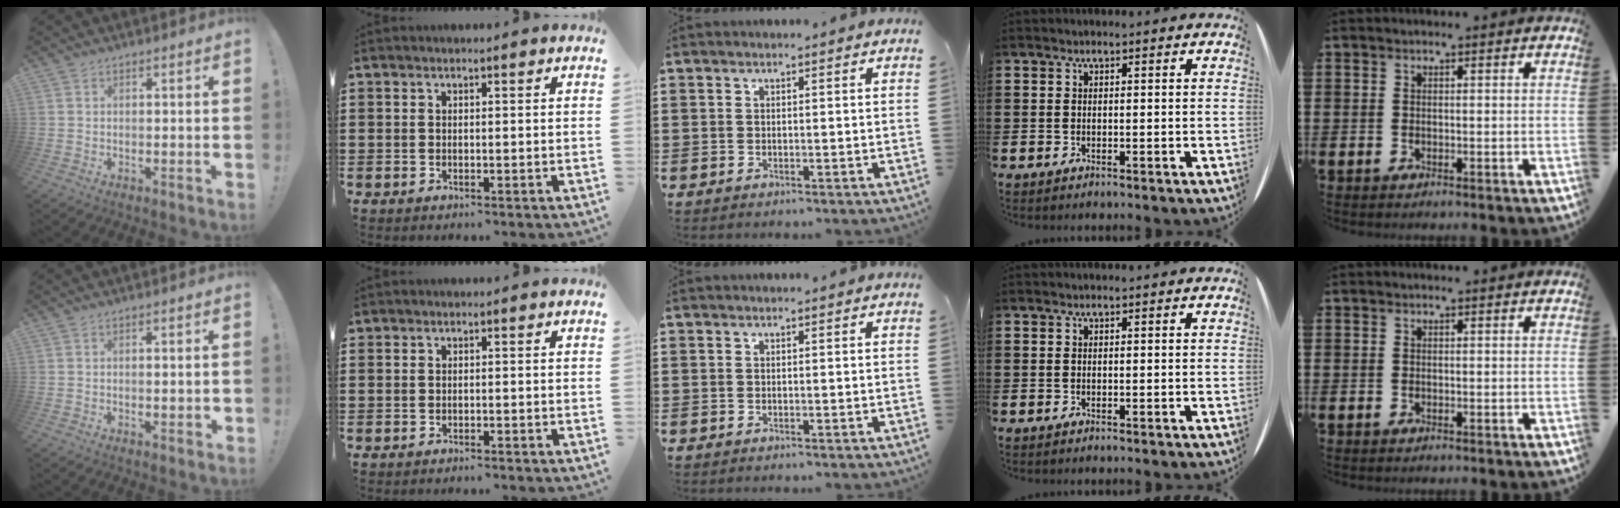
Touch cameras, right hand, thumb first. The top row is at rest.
{"thumb": {"total": 1.7, "force": [-0.2, 0.3, 1.7], "torque": [-0.024, 0.000, -0.004]}, "index": {"total": 0.5, "force": [-0.5, 0.2, -0.1], "torque": [0.002, 0.003, -0.011]}}